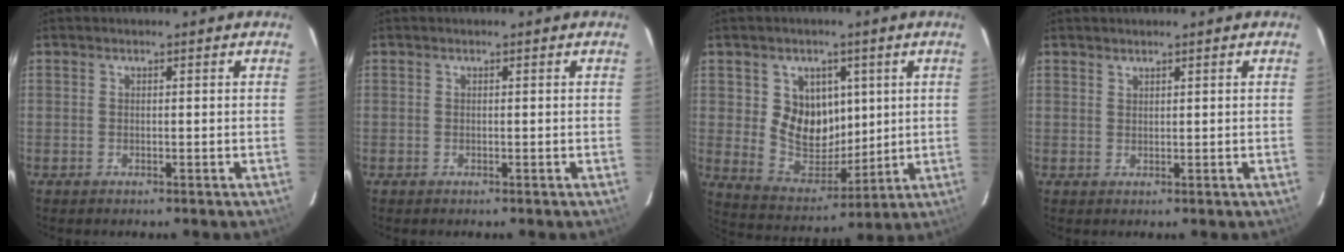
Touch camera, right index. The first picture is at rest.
{"total": 0.0}
{"total": 11.5, "force": [3.0, 9.5, 5.7], "torque": [-0.110, 0.001, 0.075]}
{"total": 0.8, "force": [0.8, 0.2, 0.1], "torque": [-0.002, 0.001, 0.016]}